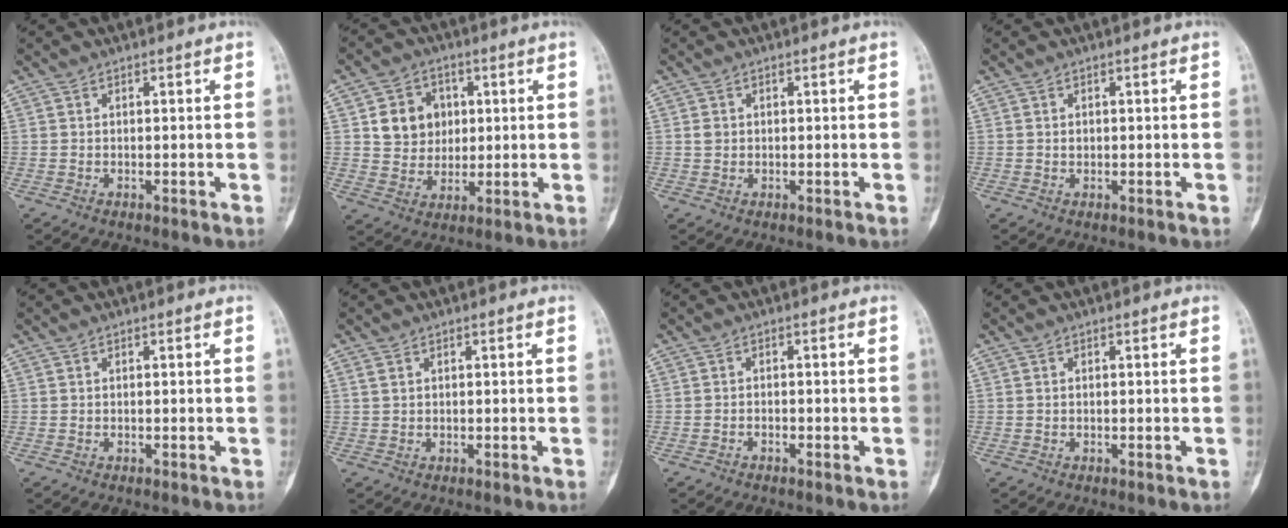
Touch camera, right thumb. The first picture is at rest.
{"total": 9.3, "force": [2.1, 8.1, 4.1], "torque": [-0.025, -0.005, 0.040]}
{"total": 1.3, "force": [0.2, 1.1, 0.6], "torque": [-0.010, 0.001, 0.005]}
{"total": 0.7, "force": [0.1, 0.6, 0.4], "torque": [-0.002, 0.002, 0.001]}
{"total": 0.0}
{"total": 1.1, "force": [0.6, 0.7, 0.6], "torque": [-0.014, 0.005, 0.014]}
{"total": 0.7, "force": [-0.6, 0.3, 0.2], "torque": [-0.001, 0.004, -0.013]}
{"total": 0.0}